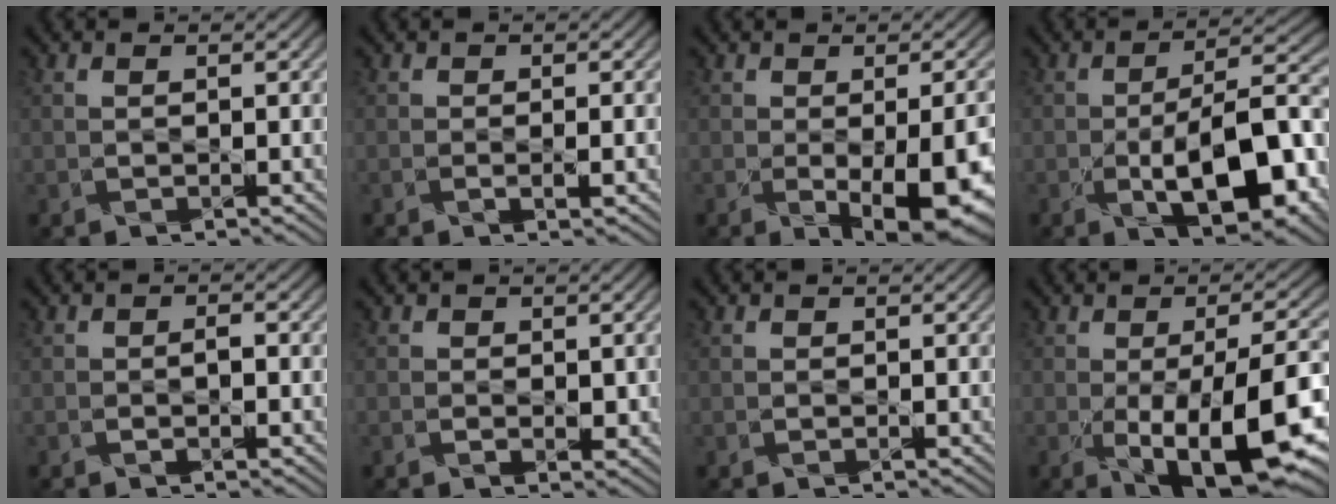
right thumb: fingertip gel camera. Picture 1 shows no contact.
{"total": 1.4, "force": [-0.8, 0.5, 1.0], "torque": [-0.014, -0.006, -0.015]}
{"total": 10.1, "force": [-3.5, 4.7, 8.3], "torque": [-0.110, -0.039, -0.032]}
{"total": 11.4, "force": [-3.9, 4.6, 9.7], "torque": [-0.156, -0.010, -0.061]}
{"total": 1.3, "force": [-0.8, 0.6, 0.9], "torque": [-0.012, -0.003, -0.017]}
{"total": 1.5, "force": [-0.5, 1.2, 0.7], "torque": [-0.009, -0.012, -0.009]}
{"total": 0.0}
{"total": 14.0, "force": [-4.3, 5.6, 12.1], "torque": [-0.188, -0.041, -0.055]}